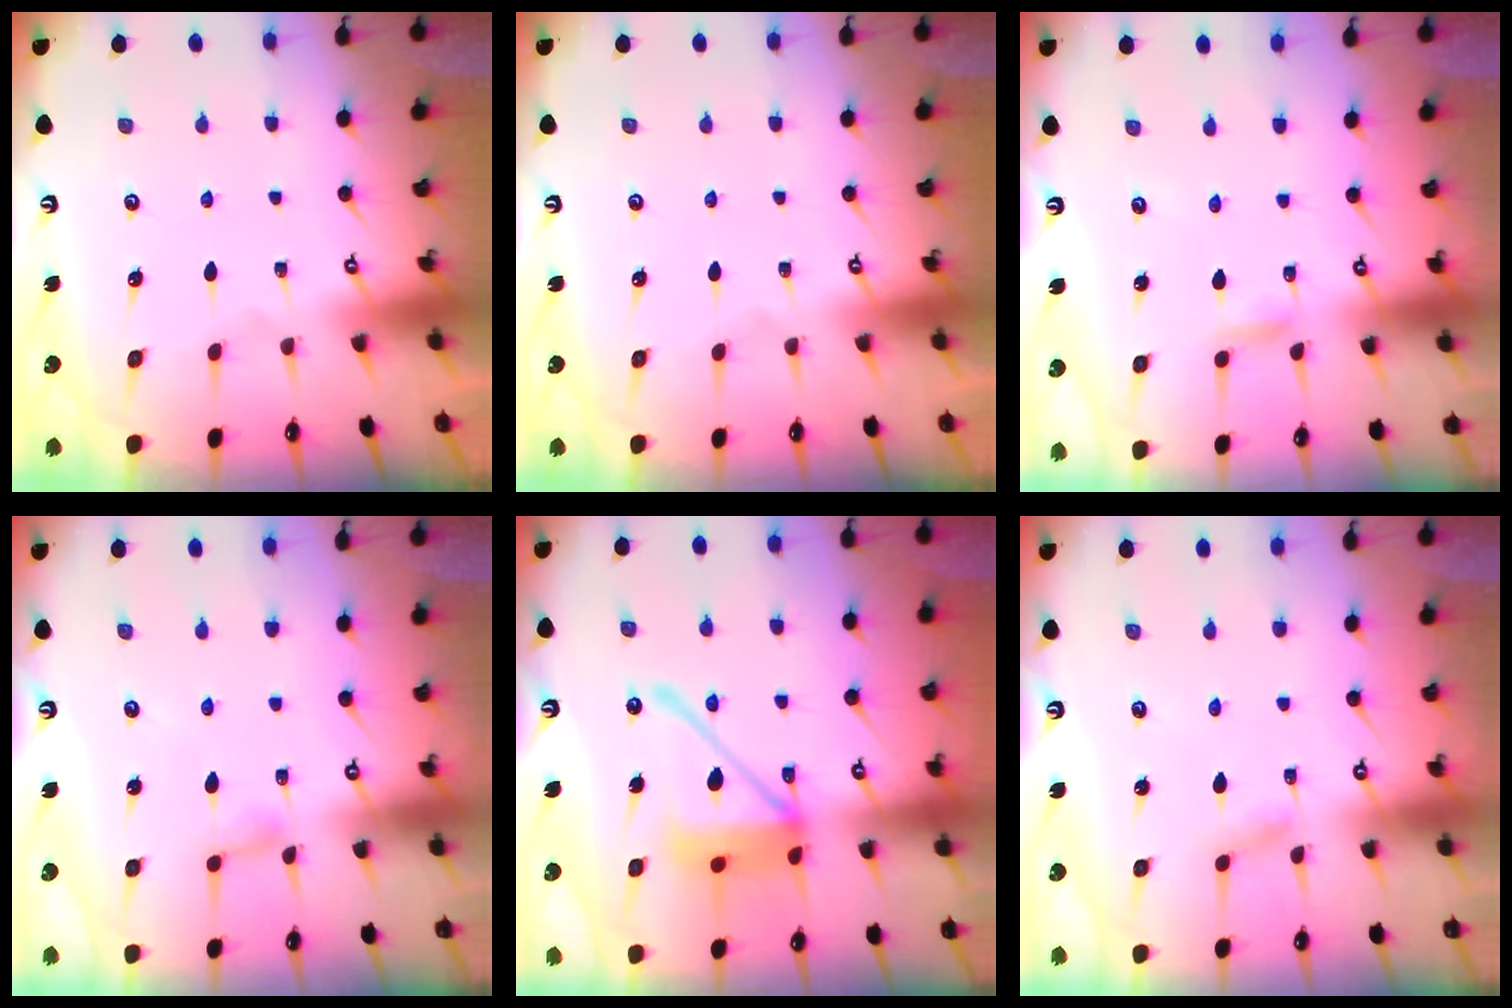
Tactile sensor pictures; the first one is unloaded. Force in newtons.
{"total": 0.0}
{"total": 1.9, "press": 1.9, "slide": 0.1}
{"total": 2.7, "press": 2.6, "slide": 0.2}
{"total": 15.8, "press": 15.7, "slide": 2.1}
{"total": 1.6, "press": 1.6, "slide": 0.2}